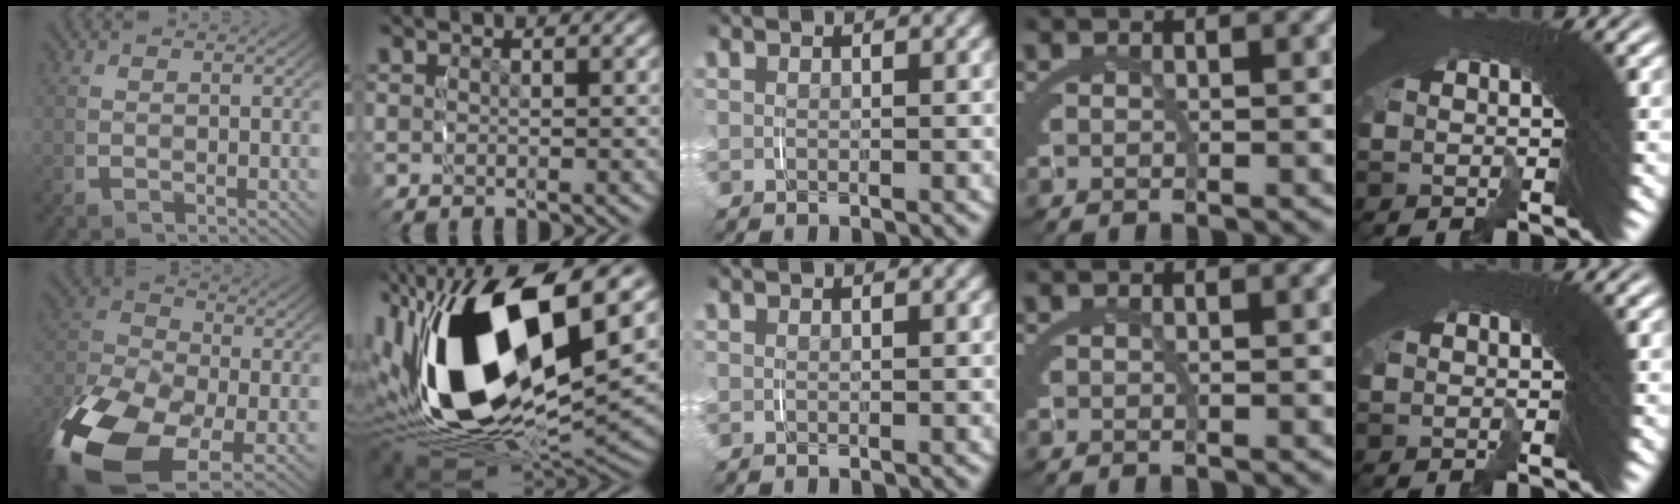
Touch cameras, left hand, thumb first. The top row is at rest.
{"thumb": {"total": 13.8, "force": [-5.2, 8.1, 9.9], "torque": [-0.205, -0.051, -0.065]}, "index": {"total": 20.0, "force": [0.2, 11.4, 16.5], "torque": [-0.344, -0.033, 0.019]}}